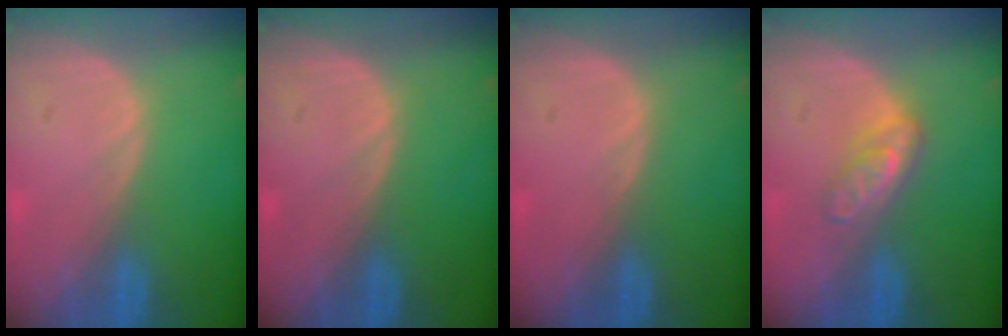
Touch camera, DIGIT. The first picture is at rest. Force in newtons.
{"total": 0.0}
{"total": 0.0}
{"total": 4.8, "press": 4.2, "slide": 2.3}